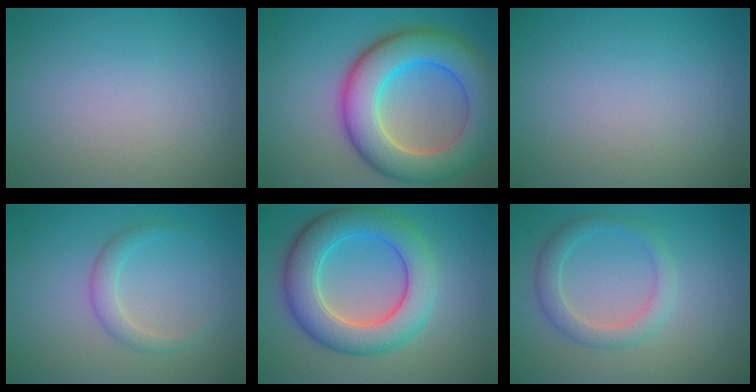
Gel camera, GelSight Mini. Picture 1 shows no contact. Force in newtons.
{"total": 10.0, "press": 10.0, "slide": 0.5}
{"total": 0.0}
{"total": 1.9, "press": 1.9, "slide": 0.1}
{"total": 8.0, "press": 8.0, "slide": 0.3}
{"total": 2.8, "press": 2.8, "slide": 0.1}